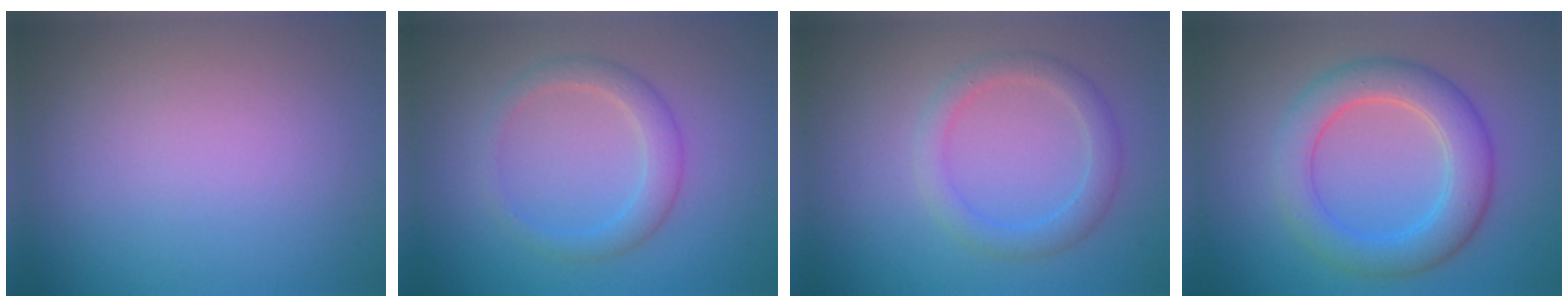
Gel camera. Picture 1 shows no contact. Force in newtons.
{"total": 2.6, "press": 2.6, "slide": 0.2}
{"total": 2.5, "press": 2.5, "slide": 0.0}
{"total": 5.4, "press": 5.4, "slide": 0.3}